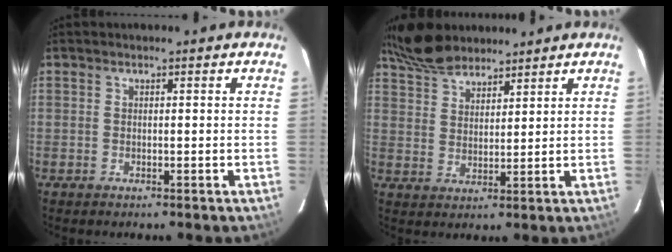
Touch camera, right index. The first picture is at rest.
{"total": 10.0, "force": [8.5, 3.6, 3.8], "torque": [-0.081, 0.031, 0.159]}